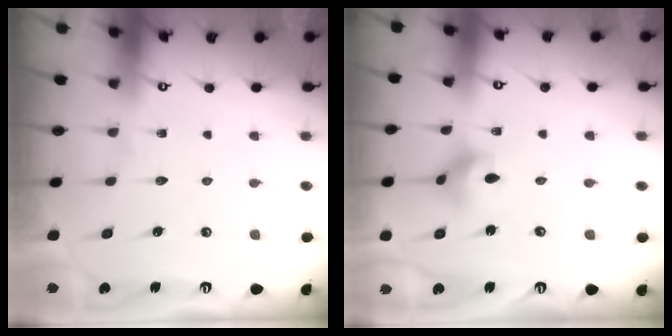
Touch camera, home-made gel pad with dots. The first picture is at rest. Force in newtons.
{"total": 3.8, "press": 3.7, "slide": 0.6}